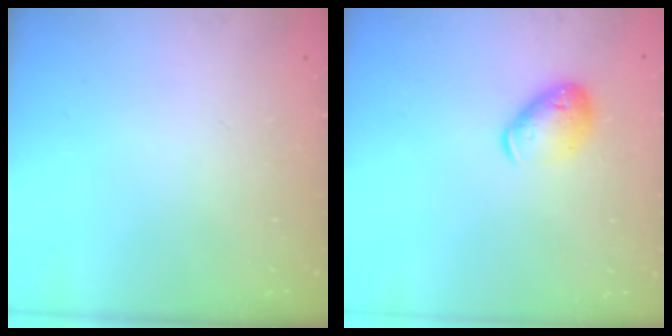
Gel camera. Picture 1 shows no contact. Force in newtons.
{"total": 9.7, "press": 9.5, "slide": 1.6}